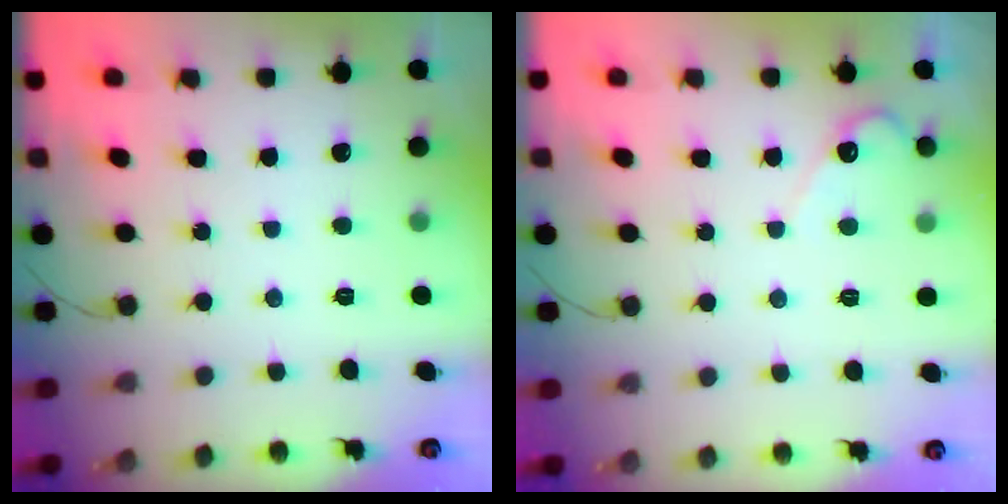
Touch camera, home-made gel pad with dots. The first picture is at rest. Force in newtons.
{"total": 3.0, "press": 3.0, "slide": 0.2}